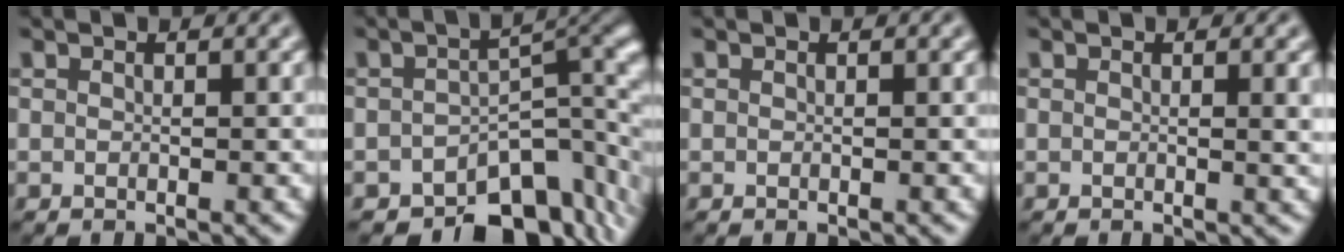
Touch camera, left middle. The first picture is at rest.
{"total": 9.8, "force": [-5.2, 5.4, 6.2], "torque": [-0.052, -0.017, -0.078]}
{"total": 0.0}
{"total": 1.6, "force": [0.3, 0.4, 1.5], "torque": [-0.015, 0.000, 0.001]}